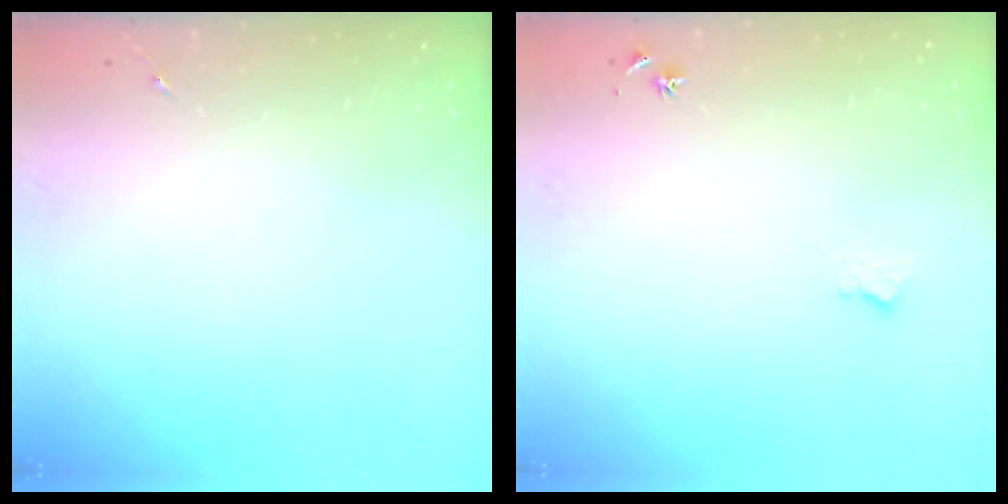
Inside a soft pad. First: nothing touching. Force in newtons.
{"total": 3.9, "press": 3.9, "slide": 0.4}